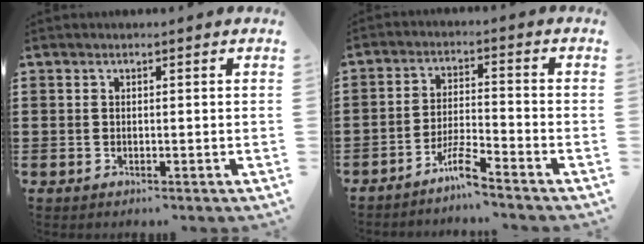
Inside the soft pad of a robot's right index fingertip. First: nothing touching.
{"total": 5.2, "force": [-4.4, 0.3, 2.8], "torque": [-0.064, -0.002, -0.088]}